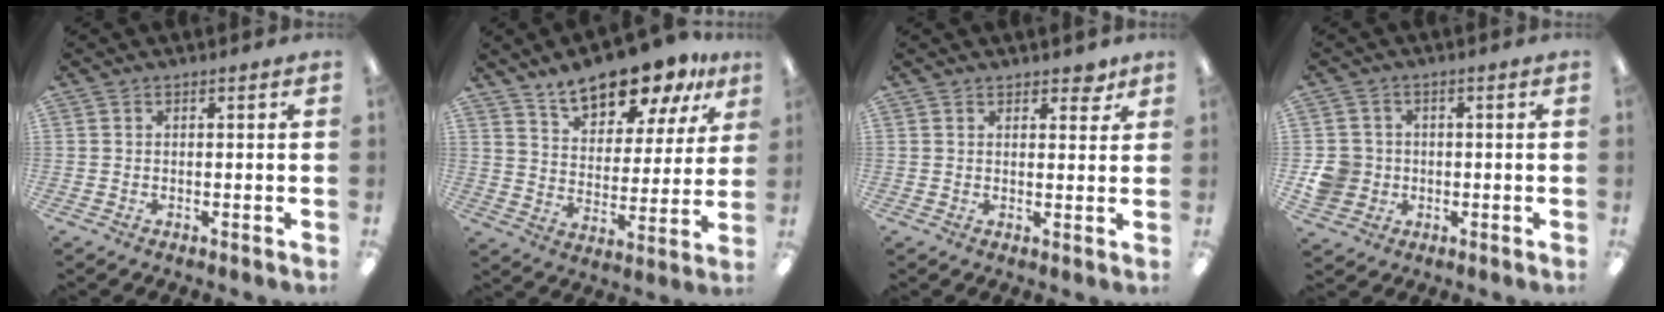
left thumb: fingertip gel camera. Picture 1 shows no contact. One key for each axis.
{"total": 14.5, "fx": 12.3, "fy": 5.2, "fz": 5.6, "tx": -0.089, "ty": -0.079, "tz": 0.221}
{"total": 3.2, "fx": 2.6, "fy": 1.5, "fz": 1.2, "tx": -0.004, "ty": -0.012, "tz": 0.043}
{"total": 6.5, "fx": -0.8, "fy": 6.2, "fz": 1.8, "tx": -0.046, "ty": 0.015, "tz": -0.009}